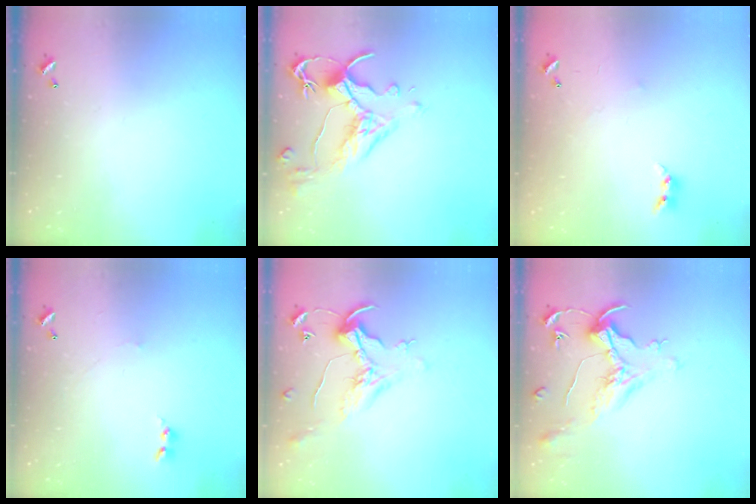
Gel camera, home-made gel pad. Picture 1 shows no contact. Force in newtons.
{"total": 3.5, "press": 3.2, "slide": 1.5}
{"total": 5.1, "press": 4.9, "slide": 1.1}
{"total": 0.8, "press": 0.7, "slide": 0.5}
{"total": 0.8, "press": 0.0, "slide": 0.8}
{"total": 1.6, "press": 1.4, "slide": 0.7}